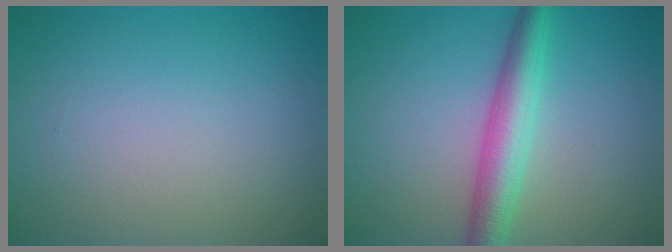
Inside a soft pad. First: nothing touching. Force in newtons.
{"total": 4.5, "press": 4.5, "slide": 0.1}